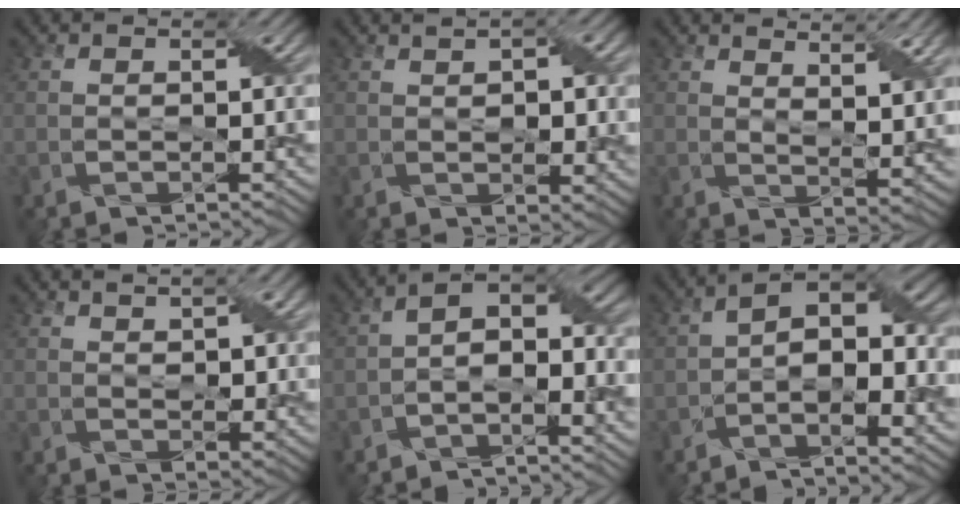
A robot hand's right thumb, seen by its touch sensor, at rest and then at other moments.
{"total": 4.2, "force": [1.3, 2.3, 3.3], "torque": [-0.050, -0.004, 0.029]}
{"total": 5.9, "force": [4.1, 1.4, 4.0], "torque": [-0.071, -0.007, 0.070]}
{"total": 3.3, "force": [1.8, 1.6, 2.3], "torque": [-0.043, -0.002, 0.039]}
{"total": 6.1, "force": [-2.6, 2.9, 4.7], "torque": [-0.069, 0.006, -0.056]}
{"total": 7.7, "force": [-2.1, 3.5, 6.5], "torque": [-0.105, 0.006, -0.041]}